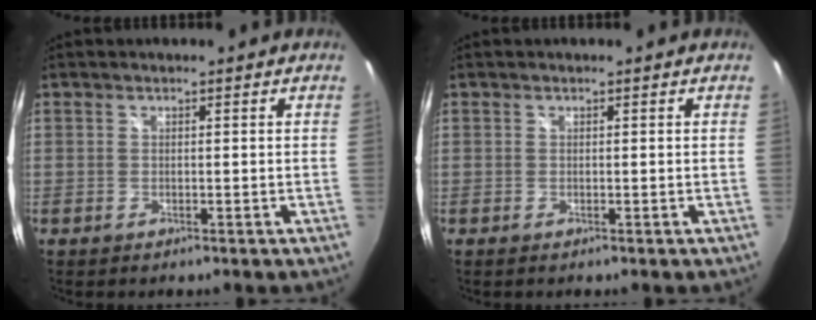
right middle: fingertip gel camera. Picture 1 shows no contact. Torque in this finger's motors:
{"motor_torque": [0.00, 0.01, 0.00, 0.01]}